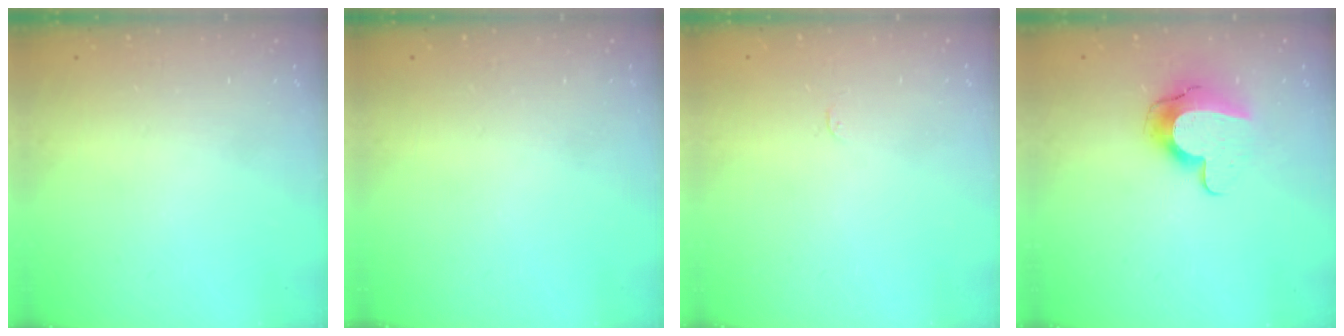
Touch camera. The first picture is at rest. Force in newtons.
{"total": 0.0}
{"total": 2.4, "press": 2.4, "slide": 0.3}
{"total": 11.2, "press": 11.2, "slide": 1.1}